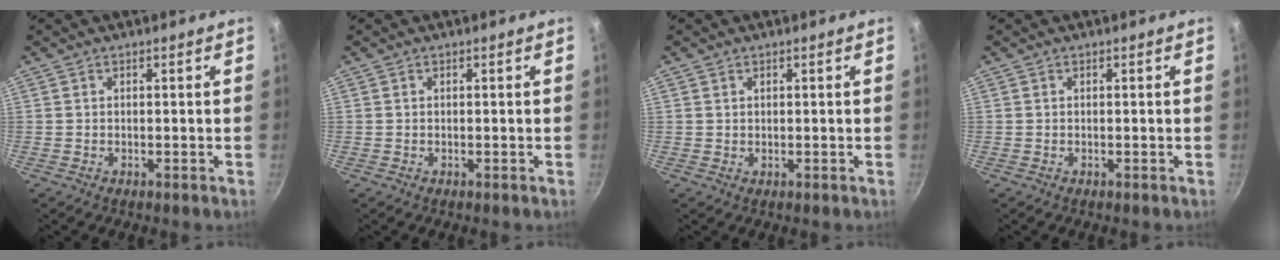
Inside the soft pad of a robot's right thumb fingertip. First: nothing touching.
{"total": 0.0}
{"total": 0.8, "force": [0.5, 0.6, 0.2], "torque": [0.000, -0.001, 0.007]}
{"total": 0.0}